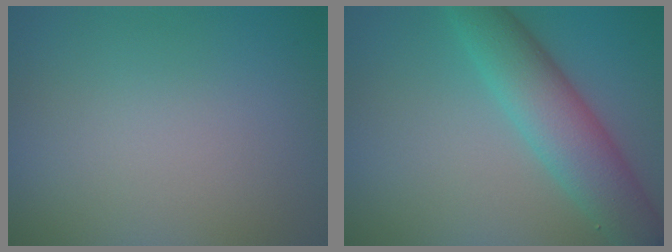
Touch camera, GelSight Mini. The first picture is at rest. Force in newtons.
{"total": 6.2, "press": 6.2, "slide": 0.1}